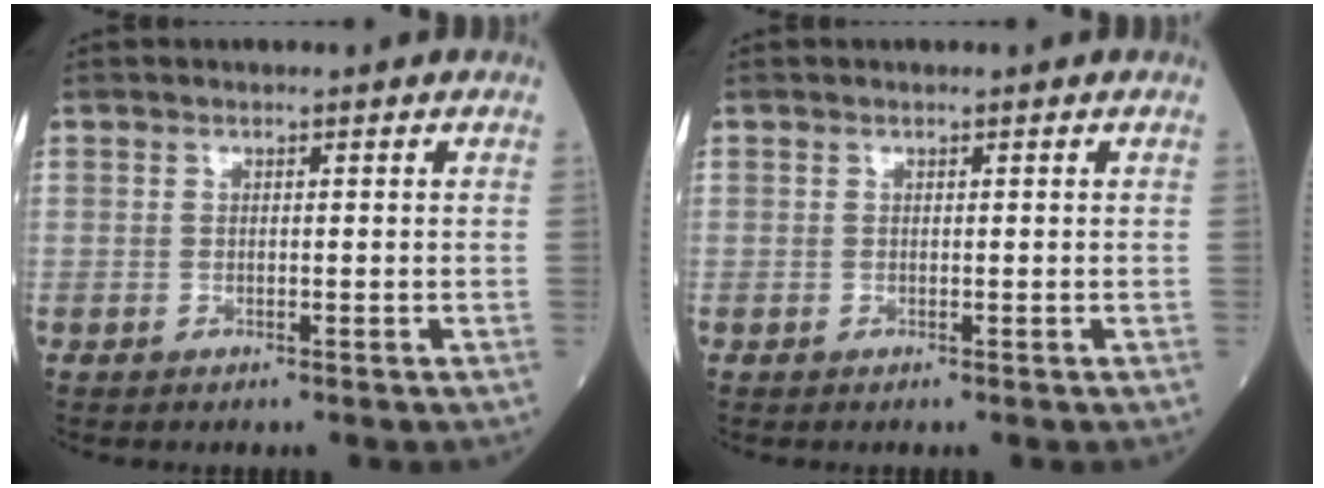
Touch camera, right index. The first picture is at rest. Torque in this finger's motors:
{"motor_torque": [0.01, -0.01, 0.00, -0.01]}